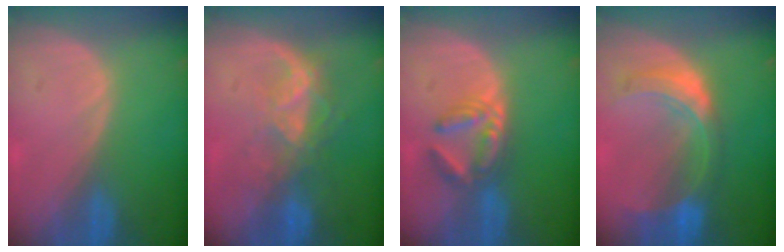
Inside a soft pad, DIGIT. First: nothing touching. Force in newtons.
{"total": 6.5, "press": 5.9, "slide": 2.7}
{"total": 5.7, "press": 5.1, "slide": 2.6}
{"total": 8.1, "press": 7.2, "slide": 3.7}